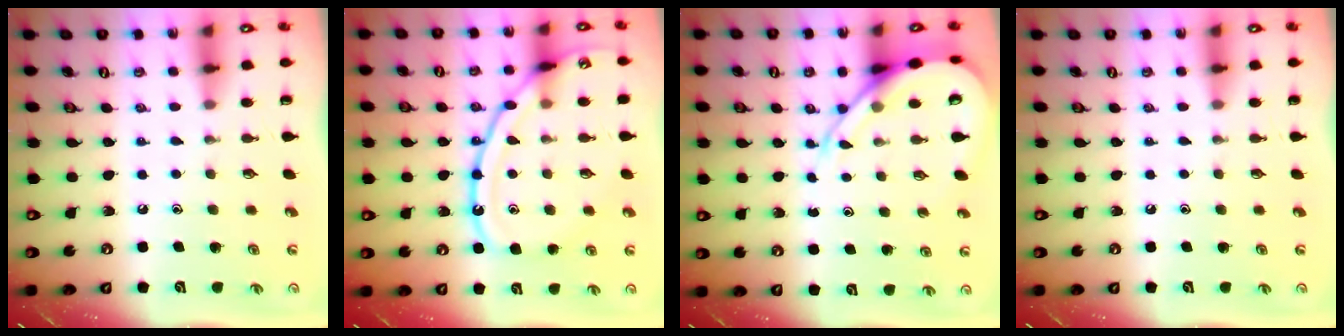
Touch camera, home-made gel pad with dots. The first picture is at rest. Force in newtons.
{"total": 16.5, "press": 16.4, "slide": 1.3}
{"total": 11.0, "press": 10.9, "slide": 1.0}
{"total": 0.0}